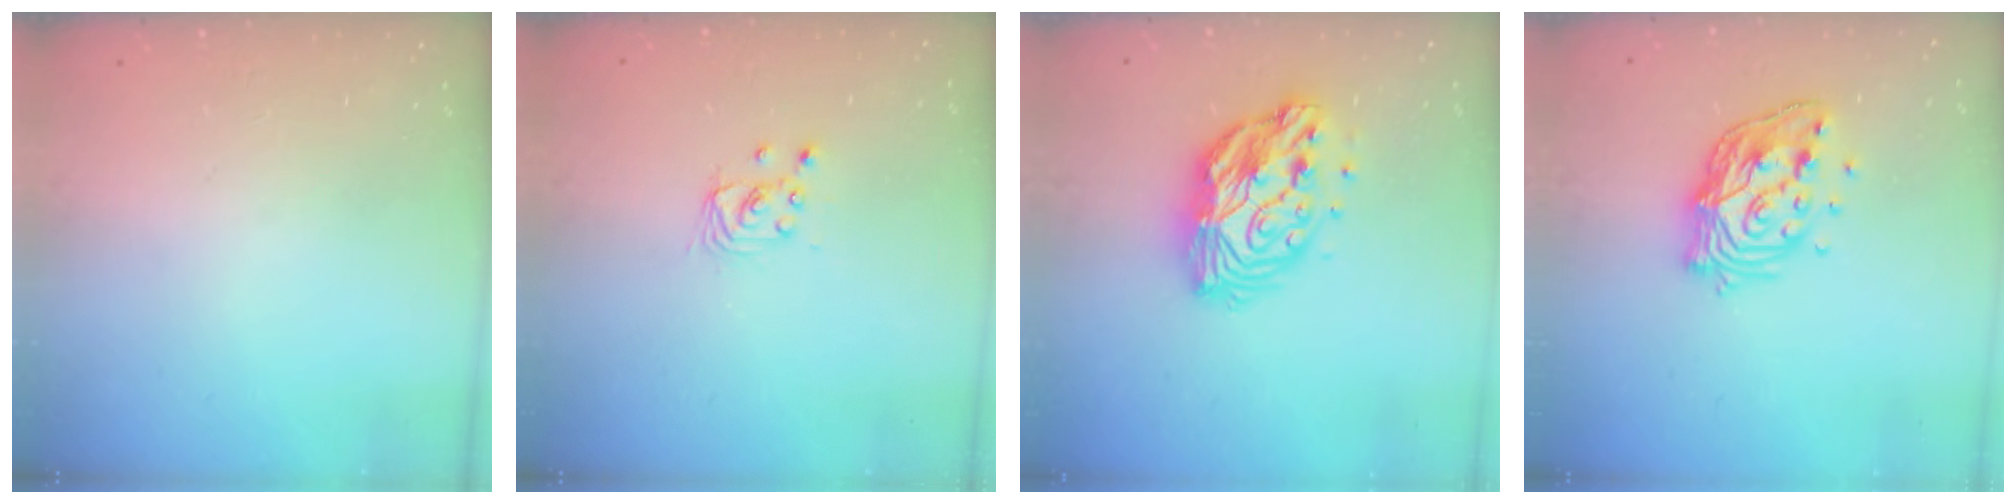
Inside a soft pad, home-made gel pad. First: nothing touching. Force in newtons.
{"total": 2.8, "press": 2.8, "slide": 0.2}
{"total": 12.8, "press": 12.8, "slide": 0.9}
{"total": 14.4, "press": 14.3, "slide": 1.0}